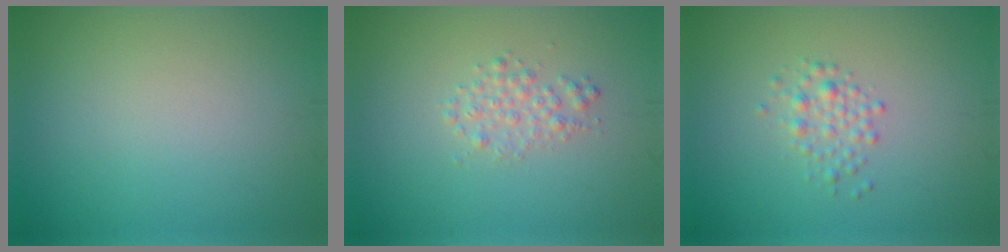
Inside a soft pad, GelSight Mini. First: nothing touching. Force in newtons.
{"total": 1.7, "press": 1.7, "slide": 0.0}
{"total": 1.7, "press": 1.7, "slide": 0.0}